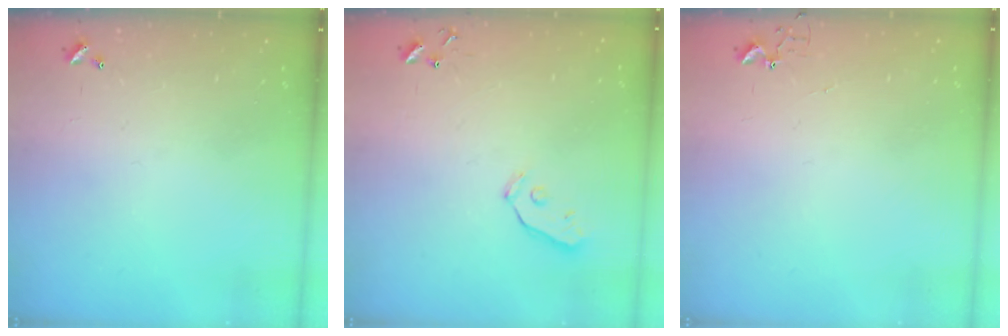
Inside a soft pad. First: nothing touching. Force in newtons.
{"total": 3.7, "press": 3.6, "slide": 0.8}
{"total": 2.9, "press": 2.9, "slide": 0.3}